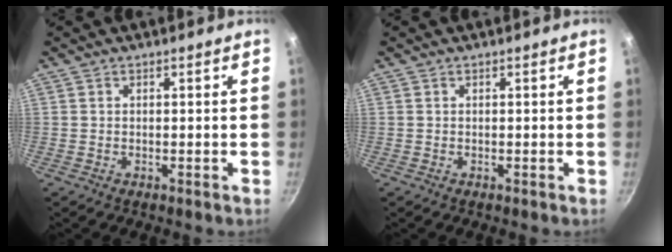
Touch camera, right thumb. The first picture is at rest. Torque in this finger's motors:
{"motor_torque": [-0.30, 0.16, 0.02, -0.02, 0.00]}